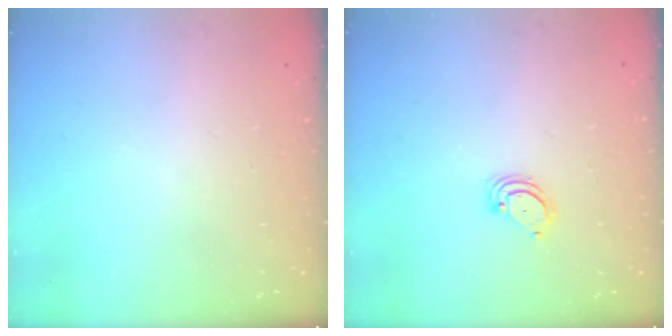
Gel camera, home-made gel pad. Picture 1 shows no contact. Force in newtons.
{"total": 3.4, "press": 3.3, "slide": 0.3}